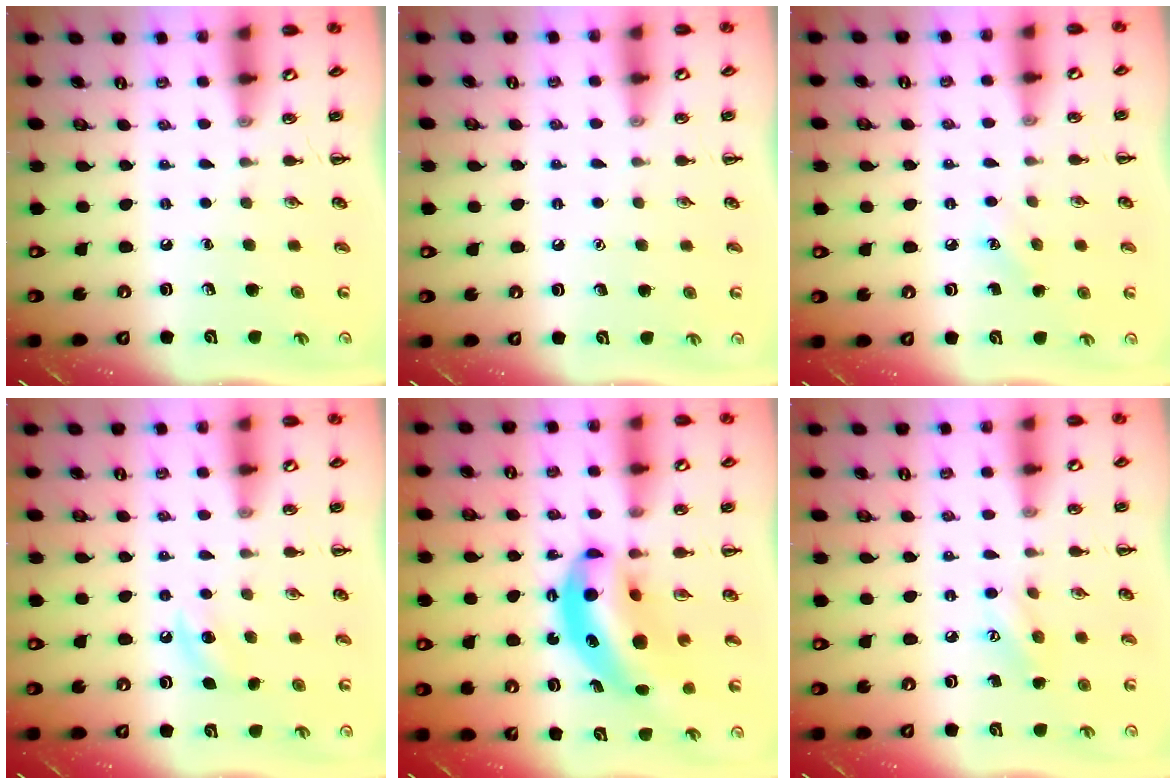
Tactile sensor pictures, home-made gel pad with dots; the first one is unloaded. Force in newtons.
{"total": 1.6, "press": 1.5, "slide": 0.1}
{"total": 5.7, "press": 5.5, "slide": 1.7}
{"total": 5.8, "press": 5.5, "slide": 1.9}
{"total": 13.0, "press": 12.5, "slide": 3.6}
{"total": 6.5, "press": 6.4, "slide": 1.5}